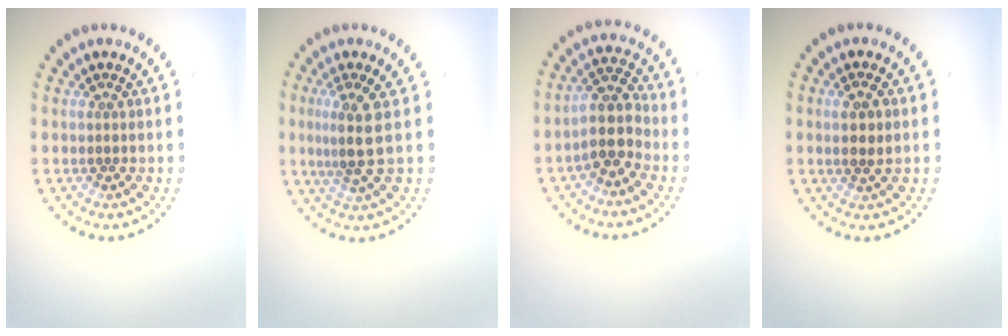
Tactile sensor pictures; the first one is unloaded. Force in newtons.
{"total": 2.9, "press": 2.5, "slide": 1.6}
{"total": 3.8, "press": 3.2, "slide": 2.0}
{"total": 1.6, "press": 1.5, "slide": 0.5}